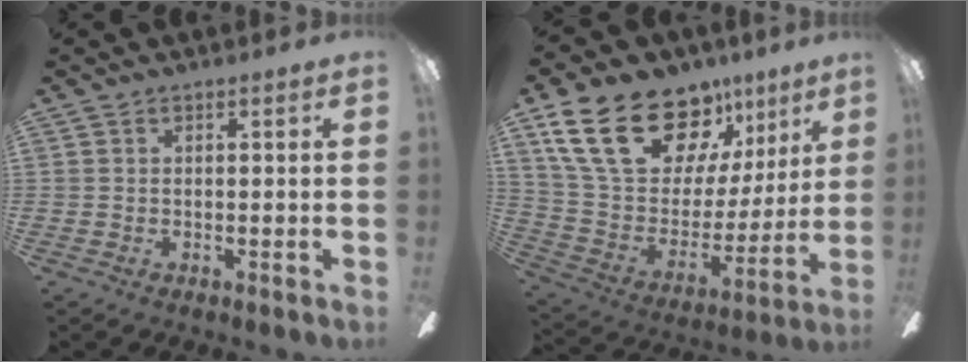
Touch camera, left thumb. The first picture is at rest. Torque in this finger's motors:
{"motor_torque": [1.02, 0.58, 1.85, -0.92, 0.49]}